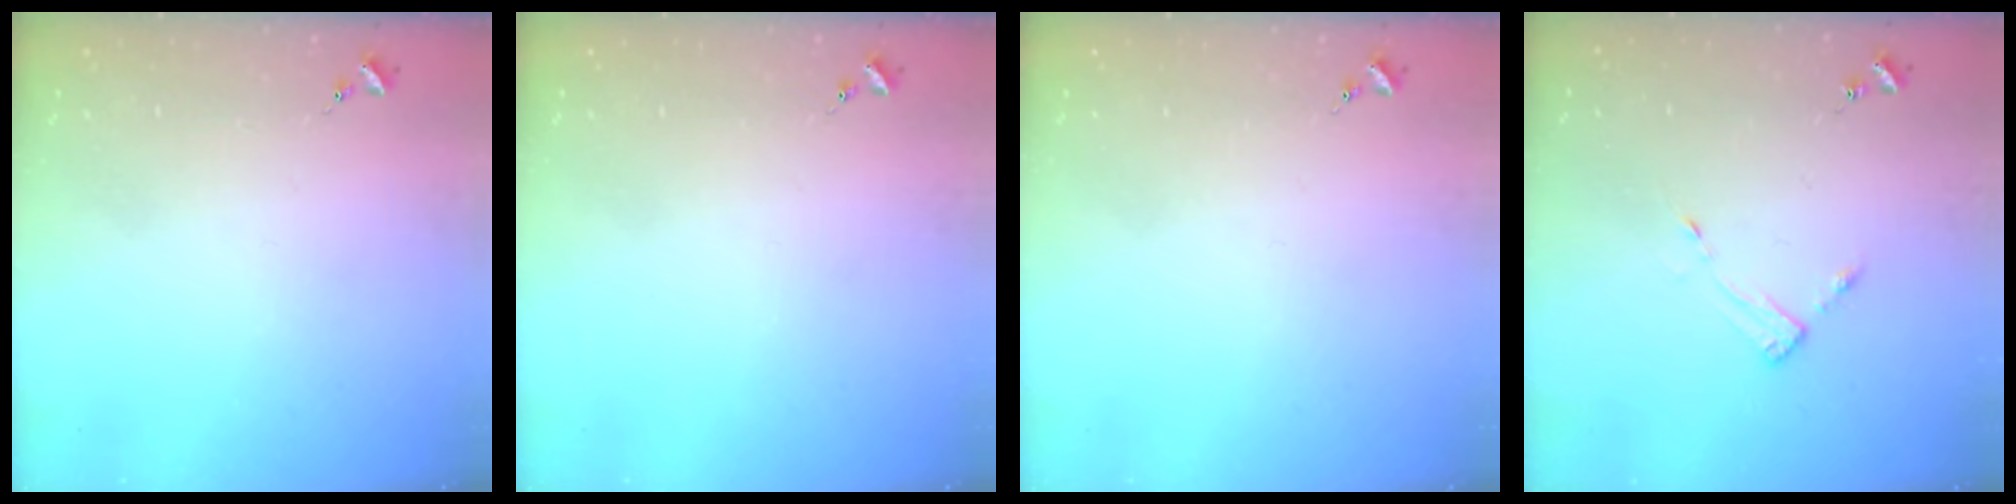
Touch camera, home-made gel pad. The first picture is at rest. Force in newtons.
{"total": 0.0}
{"total": 0.0}
{"total": 3.7, "press": 3.6, "slide": 0.4}